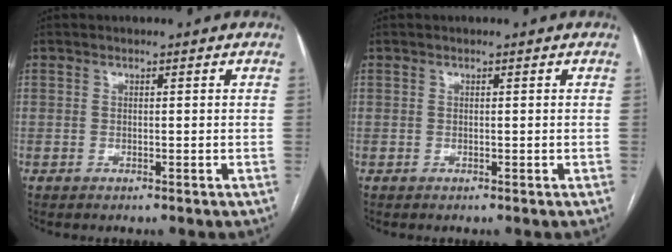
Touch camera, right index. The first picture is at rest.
{"total": 0.0}